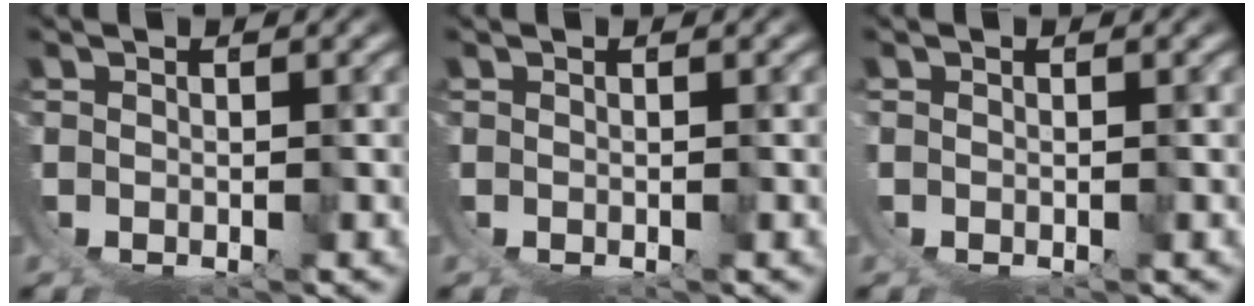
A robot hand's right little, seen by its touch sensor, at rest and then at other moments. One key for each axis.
{"total": 0.0}
{"total": 0.0}